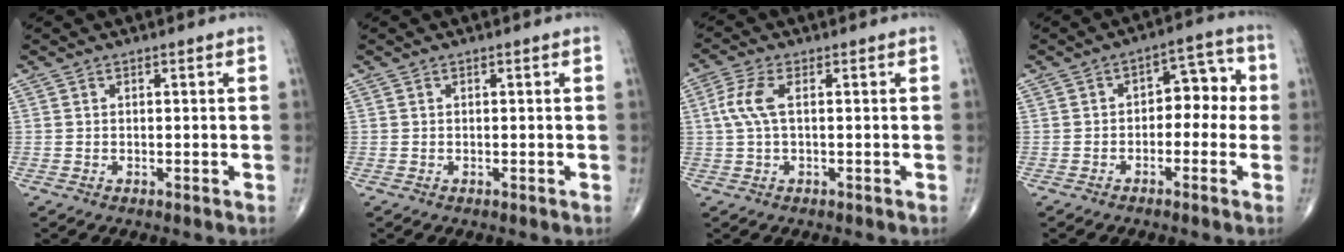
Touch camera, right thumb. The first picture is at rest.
{"total": 0.0}
{"total": 5.0, "force": [0.7, 1.8, 4.6], "torque": [-0.127, 0.012, 0.011]}
{"total": 7.4, "force": [-0.6, 4.7, 5.7], "torque": [-0.039, 0.038, -0.019]}